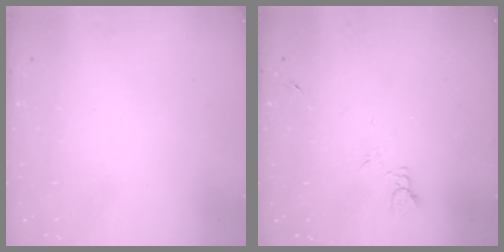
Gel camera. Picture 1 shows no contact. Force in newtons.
{"total": 3.5, "press": 3.4, "slide": 0.5}